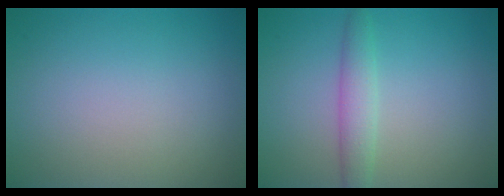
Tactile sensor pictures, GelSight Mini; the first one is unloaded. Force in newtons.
{"total": 2.4, "press": 2.4, "slide": 0.1}